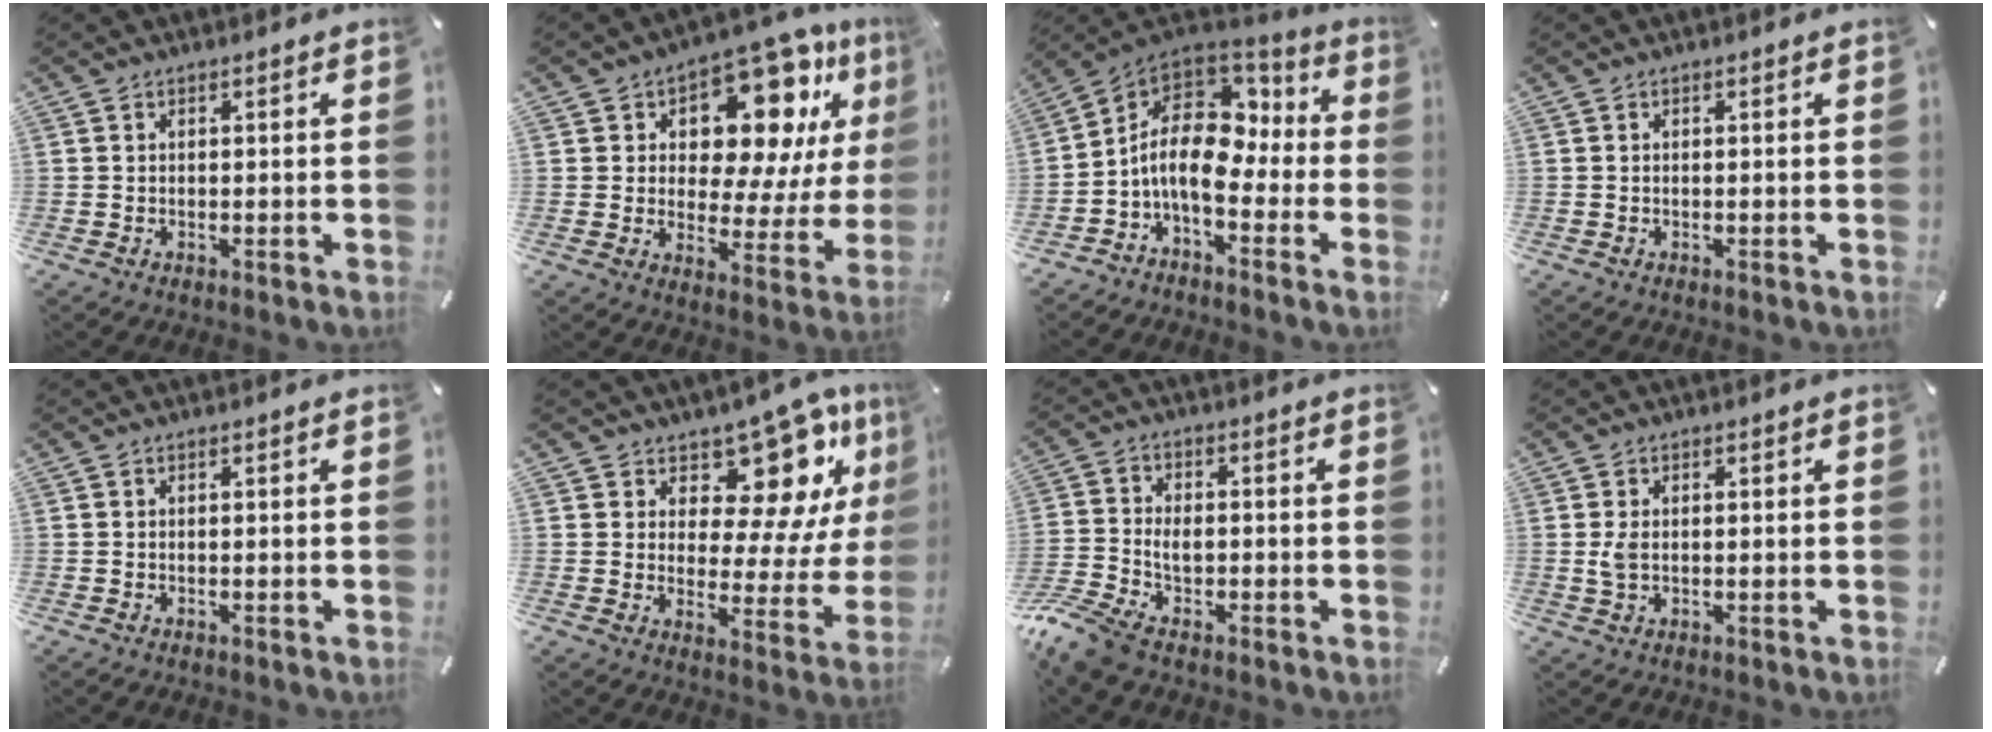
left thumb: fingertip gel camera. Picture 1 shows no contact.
{"total": 16.6, "force": [9.8, 8.8, 10.2], "torque": [-0.138, -0.079, 0.163]}
{"total": 12.5, "force": [-1.7, 8.0, 9.5], "torque": [-0.198, 0.000, -0.031]}
{"total": 0.0}
{"total": 0.0}
{"total": 16.8, "force": [11.7, 8.4, 8.8], "torque": [-0.096, -0.125, 0.192]}
{"total": 7.7, "force": [-3.5, 4.7, 5.0], "torque": [-0.113, 0.006, -0.065]}
{"total": 2.7, "force": [0.2, 1.6, 2.2], "torque": [-0.044, -0.002, -0.001]}